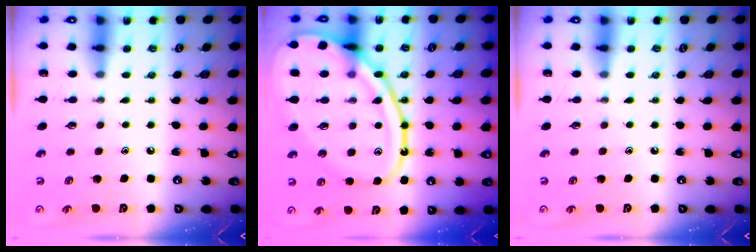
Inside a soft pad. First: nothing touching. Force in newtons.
{"total": 19.6, "press": 19.5, "slide": 1.9}
{"total": 0.0}